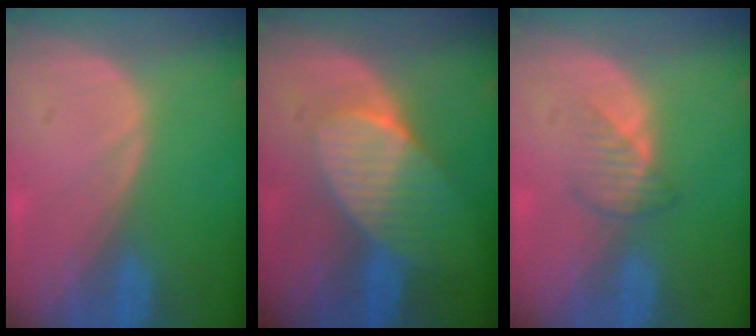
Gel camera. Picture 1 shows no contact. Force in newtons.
{"total": 7.7, "press": 6.9, "slide": 3.4}
{"total": 2.7, "press": 2.6, "slide": 0.5}